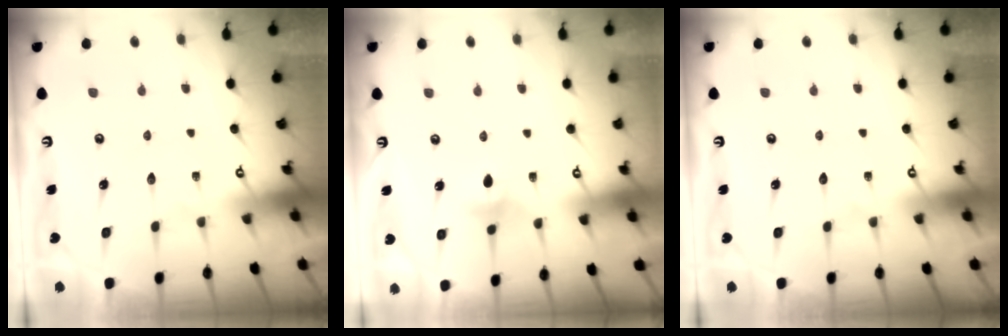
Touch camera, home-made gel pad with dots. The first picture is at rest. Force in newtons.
{"total": 6.3, "press": 6.2, "slide": 1.0}
{"total": 0.0}